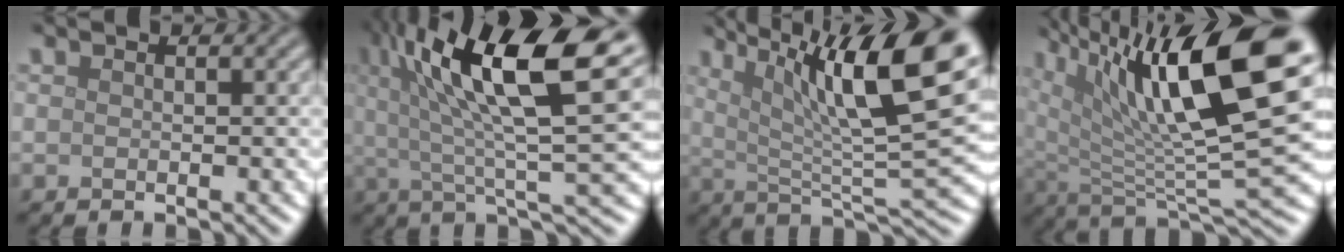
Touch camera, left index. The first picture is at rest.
{"total": 15.3, "force": [6.0, 3.9, 13.5], "torque": [-0.209, 0.020, 0.094]}
{"total": 13.3, "force": [5.3, 3.3, 11.7], "torque": [-0.169, 0.009, 0.083]}
{"total": 14.6, "force": [6.4, 3.8, 12.6], "torque": [-0.201, 0.005, 0.110]}